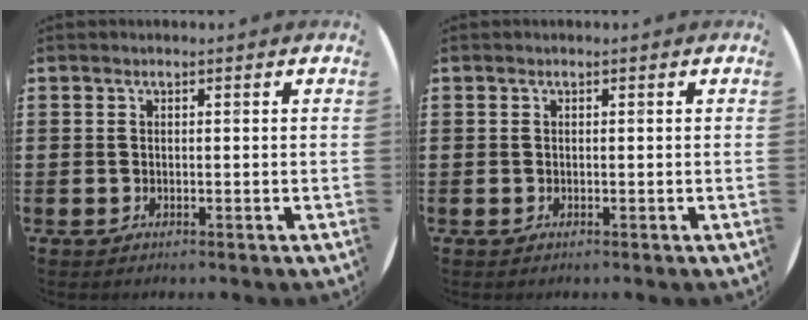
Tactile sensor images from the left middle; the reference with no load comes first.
{"total": 0.0}